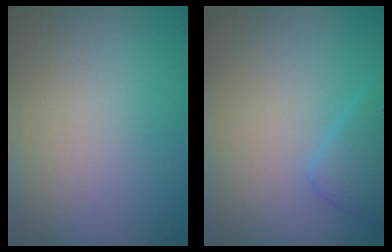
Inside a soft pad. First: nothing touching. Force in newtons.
{"total": 2.4, "press": 2.4, "slide": 0.1}